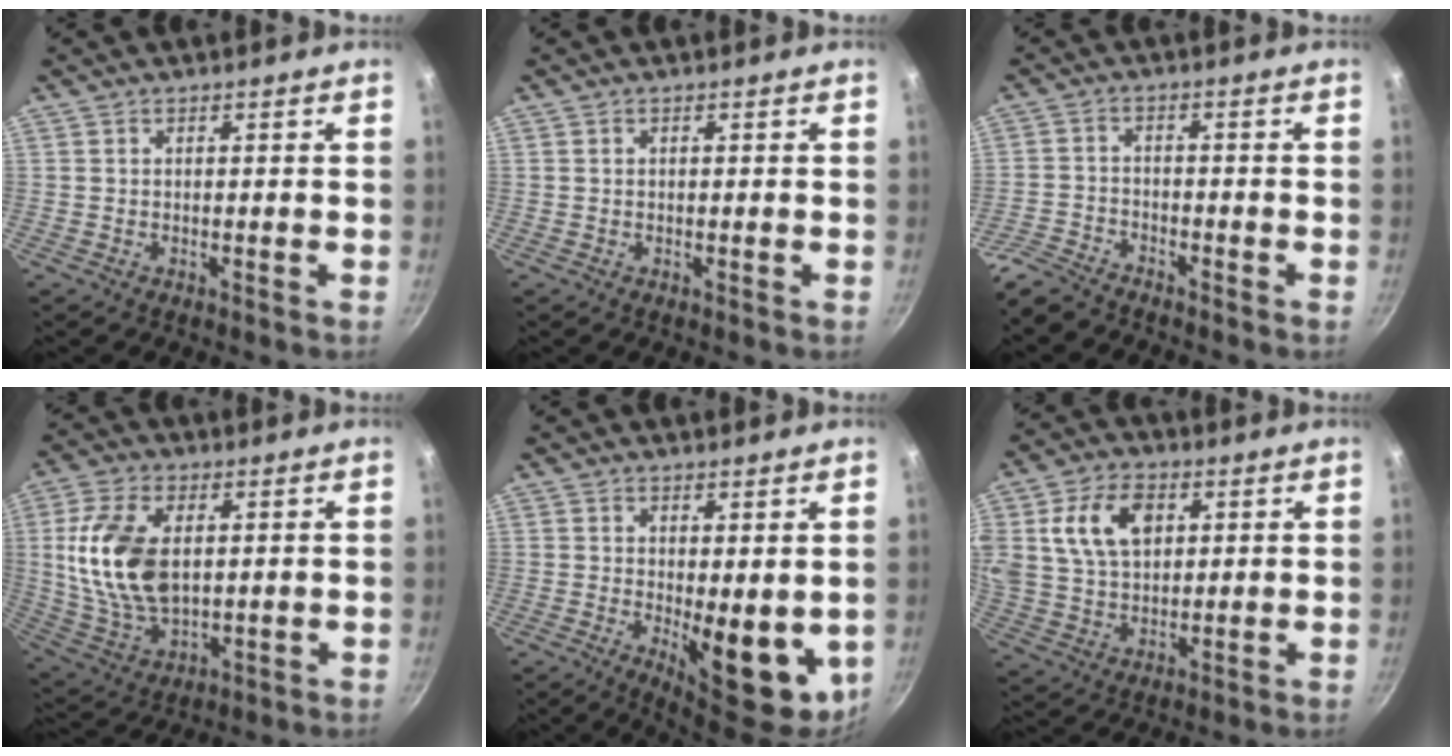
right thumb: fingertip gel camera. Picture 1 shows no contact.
{"total": 0.0}
{"total": 4.9, "force": [-4.5, 1.5, 1.2], "torque": [-0.026, 0.028, -0.097]}
{"total": 15.8, "force": [2.3, 9.3, 12.5], "torque": [-0.231, -0.010, 0.055]}
{"total": 11.9, "force": [-0.9, 5.1, 10.7], "torque": [-0.116, -0.014, 0.003]}
{"total": 12.8, "force": [3.9, 8.7, 8.5], "torque": [-0.139, -0.002, 0.072]}